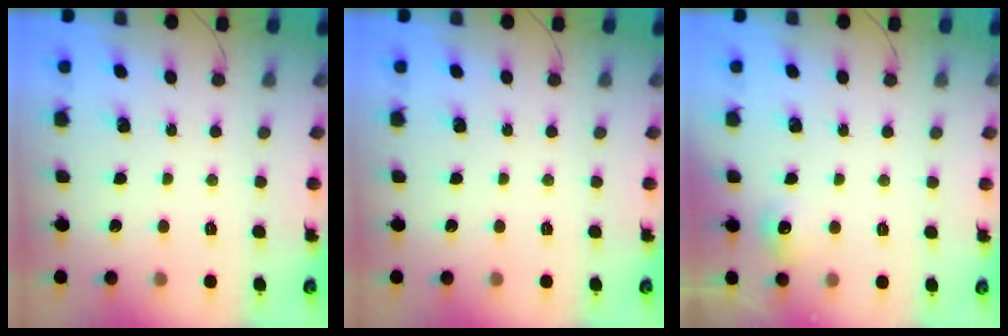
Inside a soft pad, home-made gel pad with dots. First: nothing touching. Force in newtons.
{"total": 0.0}
{"total": 5.4, "press": 5.2, "slide": 1.4}